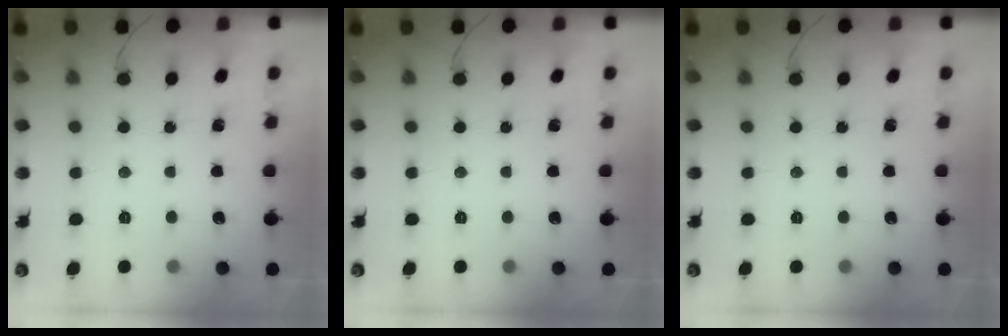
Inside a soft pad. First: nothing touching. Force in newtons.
{"total": 0.0}
{"total": 0.0}